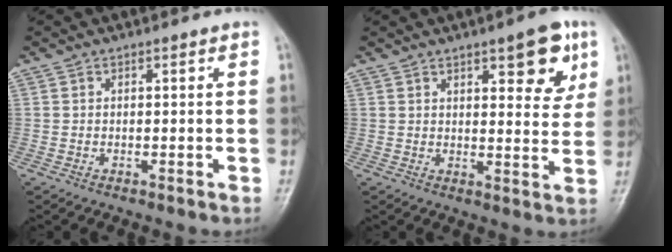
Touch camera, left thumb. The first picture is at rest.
{"total": 9.5, "force": [4.9, 3.4, 7.5], "torque": [-0.071, -0.022, 0.062]}